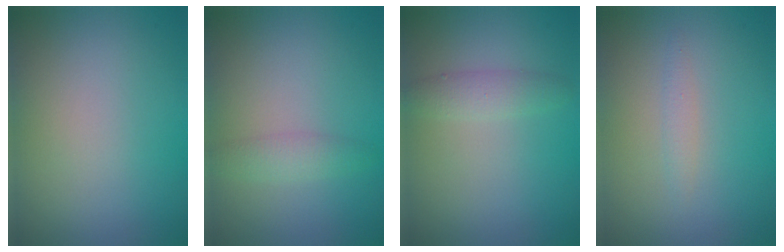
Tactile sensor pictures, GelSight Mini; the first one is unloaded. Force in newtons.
{"total": 1.7, "press": 1.7, "slide": 0.1}
{"total": 1.9, "press": 1.9, "slide": 0.0}
{"total": 1.0, "press": 1.0, "slide": 0.0}